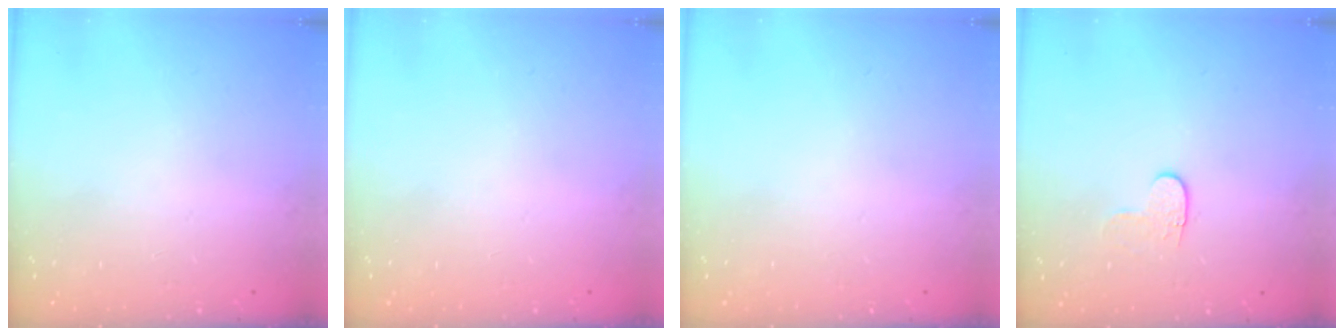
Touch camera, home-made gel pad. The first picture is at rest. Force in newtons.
{"total": 0.0}
{"total": 0.0}
{"total": 4.0, "press": 3.9, "slide": 0.5}